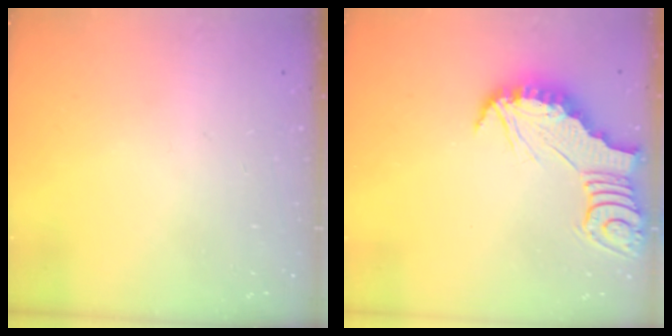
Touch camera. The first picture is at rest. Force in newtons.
{"total": 2.8, "press": 2.7, "slide": 0.3}